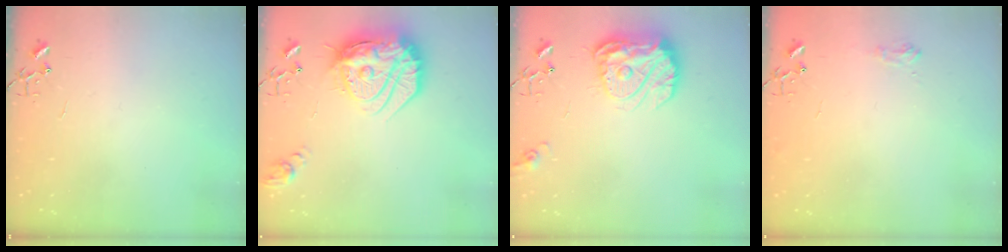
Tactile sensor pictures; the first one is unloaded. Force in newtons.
{"total": 23.9, "press": 23.8, "slide": 2.1}
{"total": 17.1, "press": 17.0, "slide": 1.5}
{"total": 7.1, "press": 7.1, "slide": 0.8}